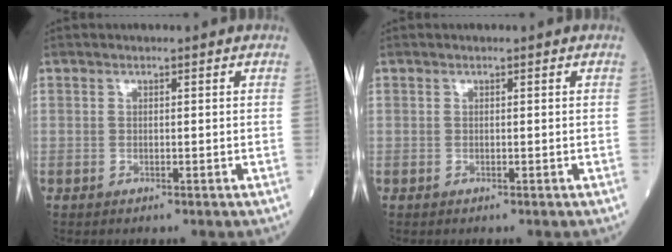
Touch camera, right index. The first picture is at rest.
{"total": 0.0}